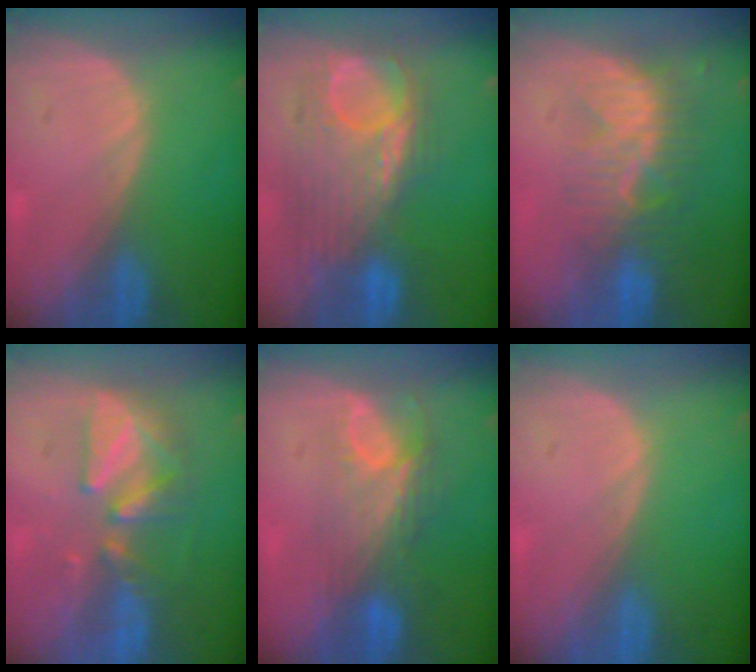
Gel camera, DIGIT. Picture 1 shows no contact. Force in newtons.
{"total": 10.4, "press": 9.9, "slide": 3.0}
{"total": 8.4, "press": 7.6, "slide": 3.5}
{"total": 7.6, "press": 7.3, "slide": 1.8}
{"total": 7.8, "press": 6.9, "slide": 3.8}
{"total": 0.0}